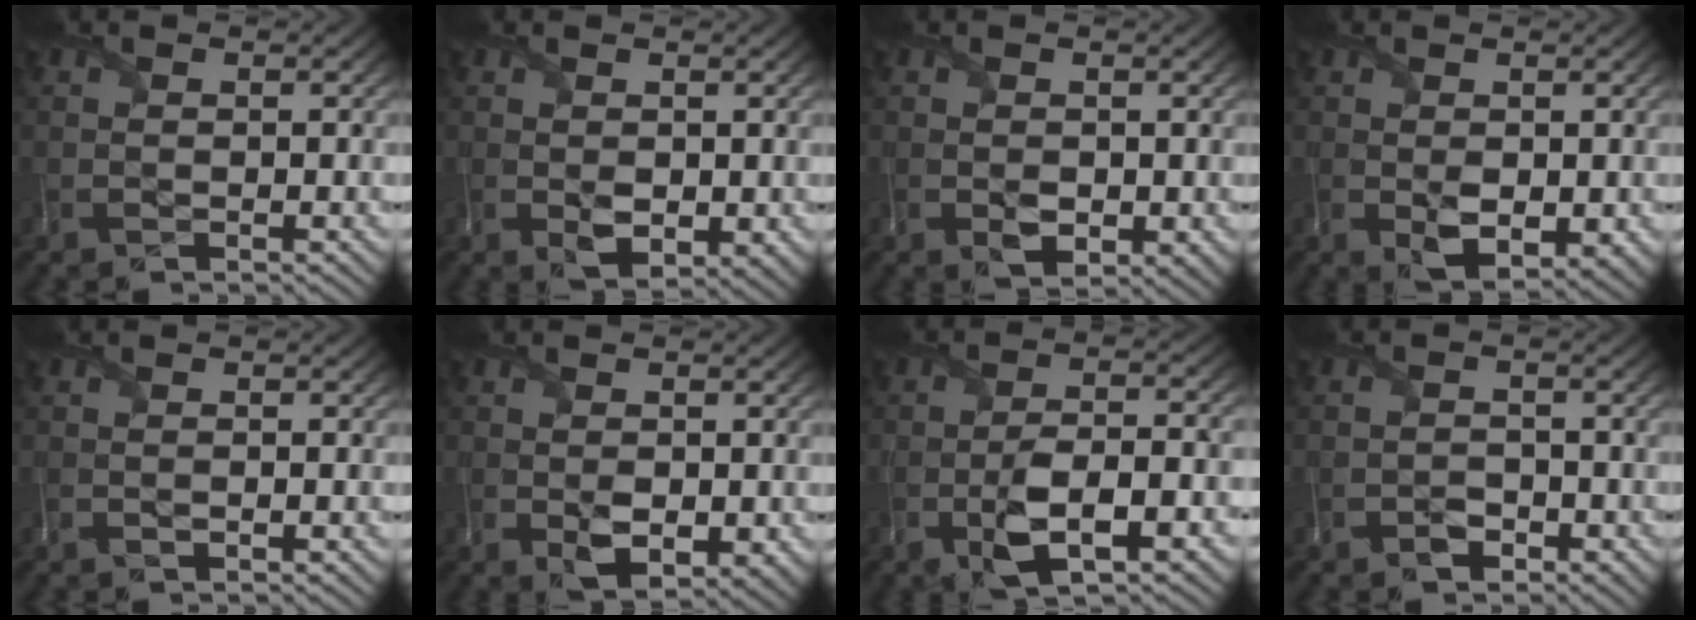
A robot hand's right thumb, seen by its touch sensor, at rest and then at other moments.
{"total": 3.0, "force": [0.1, 2.0, 2.3], "torque": [-0.051, -0.015, 0.008]}
{"total": 2.8, "force": [-0.3, 1.9, 2.0], "torque": [-0.045, -0.015, -0.002]}
{"total": 3.7, "force": [-0.2, 2.3, 2.9], "torque": [-0.060, -0.017, 0.004]}
{"total": 0.9, "force": [-0.4, 0.4, 0.7], "torque": [-0.017, -0.004, -0.007]}
{"total": 3.7, "force": [-0.6, 2.3, 2.9], "torque": [-0.061, -0.018, -0.003]}
{"total": 8.2, "force": [-3.2, 3.1, 6.9], "torque": [-0.129, -0.005, -0.060]}
{"total": 2.1, "force": [-1.5, 1.3, 0.8], "torque": [-0.013, -0.001, -0.029]}